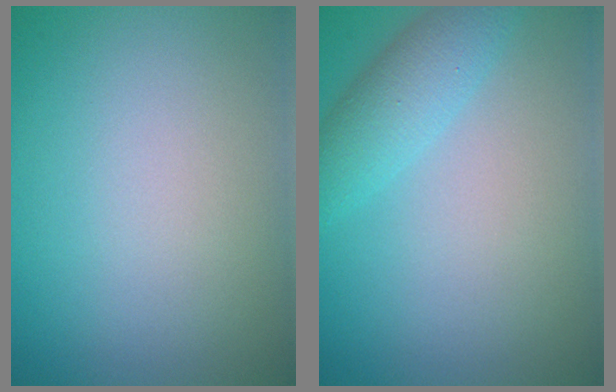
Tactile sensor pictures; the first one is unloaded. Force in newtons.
{"total": 3.1, "press": 3.1, "slide": 0.2}